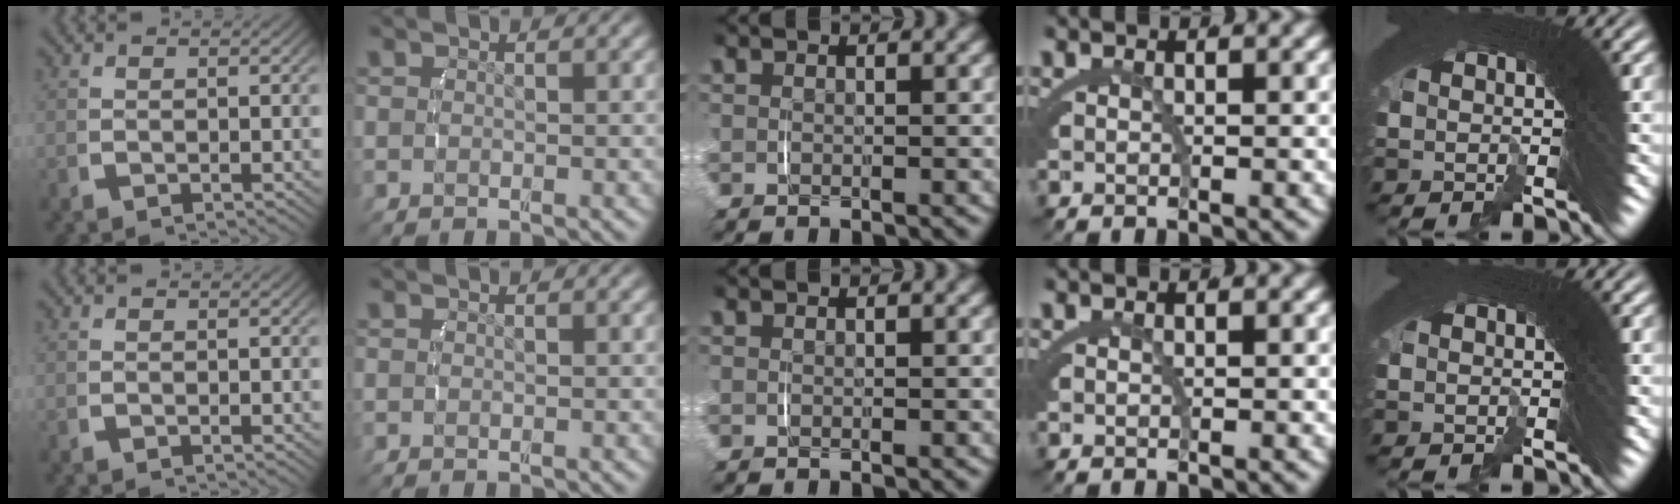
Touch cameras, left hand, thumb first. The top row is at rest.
{}